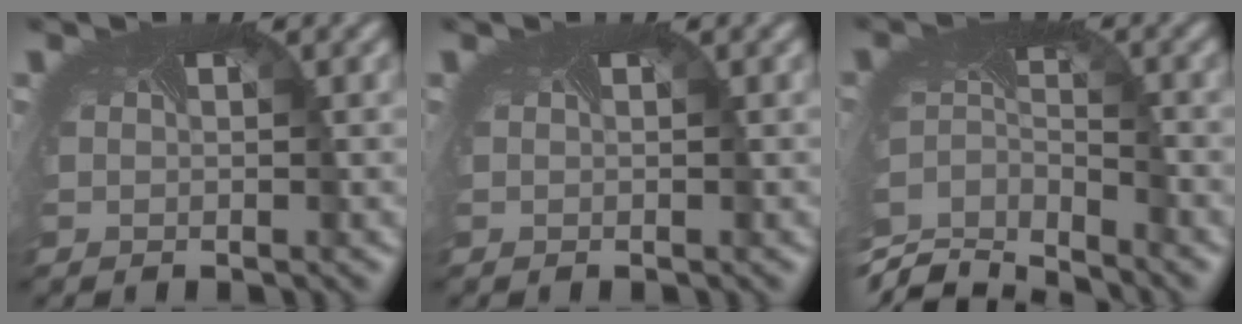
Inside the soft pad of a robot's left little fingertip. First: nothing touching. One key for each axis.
{"total": 0.0}
{"total": 6.2, "fx": -5.9, "fy": 1.2, "fz": 1.5, "tx": -0.051, "ty": -0.023, "tz": -0.115}